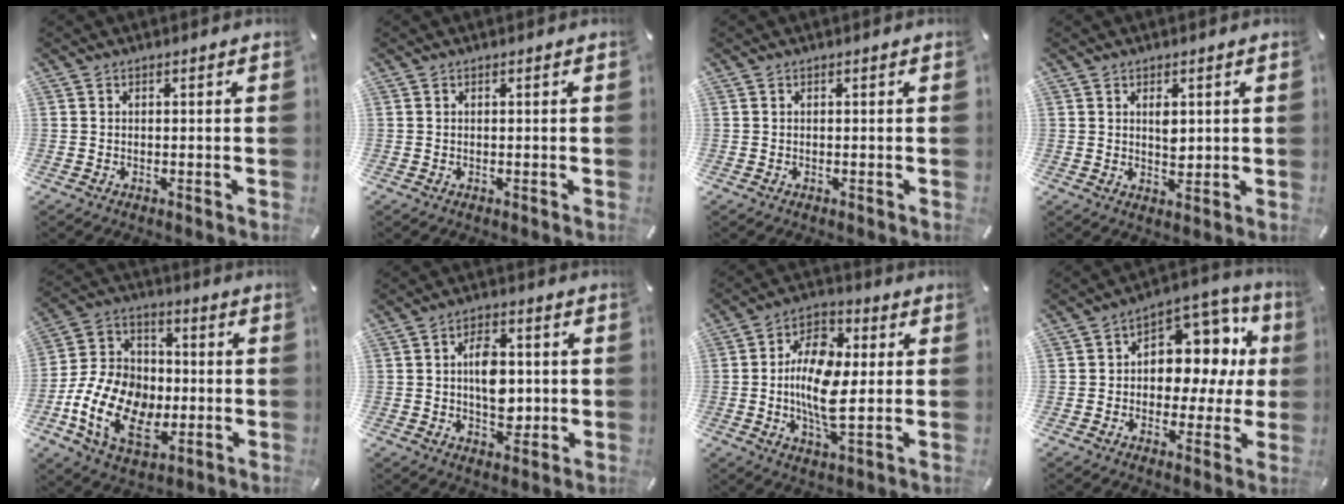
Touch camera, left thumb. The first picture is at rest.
{"total": 0.0}
{"total": 0.0}
{"total": 3.3, "force": [1.1, 2.0, 2.3], "torque": [-0.035, -0.003, 0.016]}
{"total": 18.8, "force": [-5.1, 13.7, 11.9], "torque": [-0.248, 0.024, -0.088]}
{"total": 9.0, "force": [0.2, 6.0, 6.7], "torque": [-0.084, 0.001, 0.002]}
{"total": 13.3, "force": [-0.9, 6.8, 11.4], "torque": [-0.235, 0.001, -0.017]}
{"total": 11.2, "force": [2.2, 8.7, 6.7], "torque": [-0.083, -0.028, 0.044]}